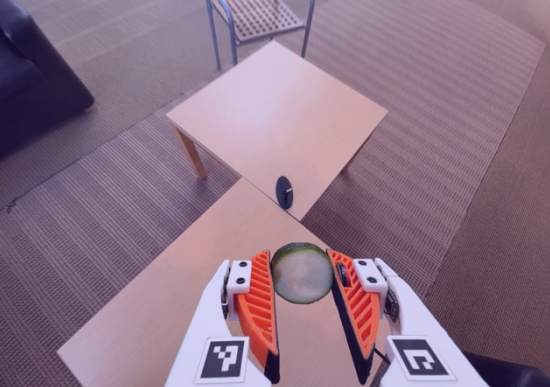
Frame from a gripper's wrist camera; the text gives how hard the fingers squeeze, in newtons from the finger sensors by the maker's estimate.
{"total": 11.5, "left": 10.9, "right": 12.0}